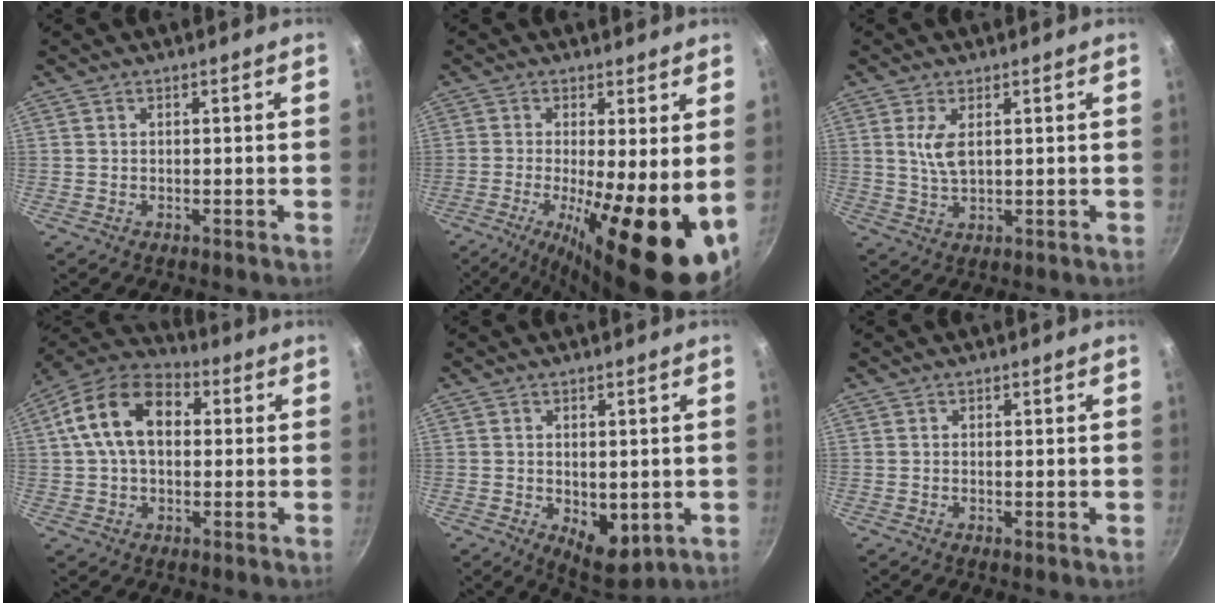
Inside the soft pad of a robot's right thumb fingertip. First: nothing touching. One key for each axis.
{"total": 17.1, "fx": -3.7, "fy": 4.3, "fz": 16.1, "tx": -0.241, "ty": -0.016, "tz": -0.054}
{"total": 4.8, "fx": 1.1, "fy": 2.0, "fz": 4.2, "tx": -0.084, "ty": -0.008, "tz": 0.025}
{"total": 14.8, "fx": 2.5, "fy": 9.7, "fz": 10.8, "tx": -0.165, "ty": 0.027, "tz": 0.021}
{"total": 7.2, "fx": -0.7, "fy": 4.5, "fz": 5.6, "tx": -0.059, "ty": -0.018, "tz": 0.003}
{"total": 0.0}